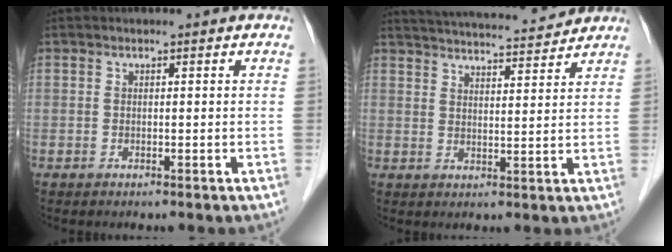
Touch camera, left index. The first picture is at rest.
{"total": 14.5, "force": [13.8, 1.3, 4.3], "torque": [-0.073, 0.020, 0.198]}